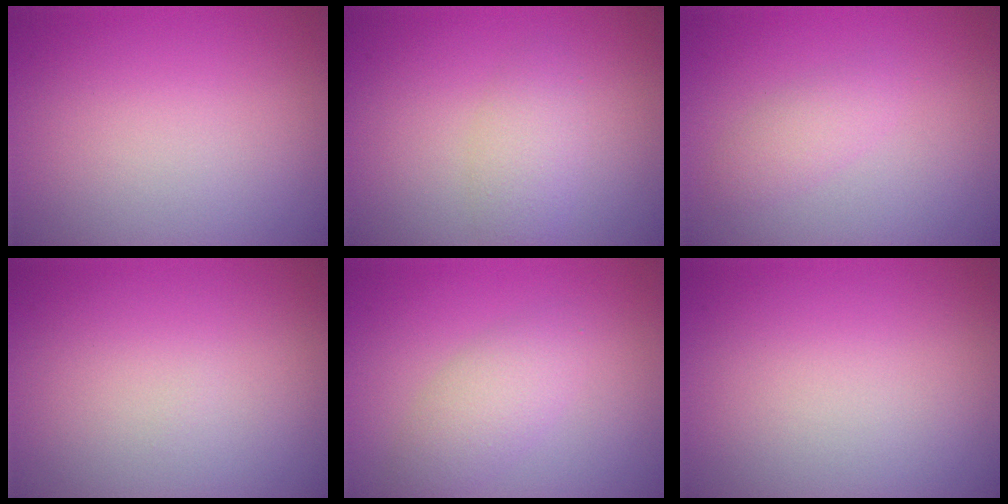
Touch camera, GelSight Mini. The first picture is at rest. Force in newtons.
{"total": 2.2, "press": 2.2, "slide": 0.1}
{"total": 1.6, "press": 1.6, "slide": 0.1}
{"total": 0.0}
{"total": 2.8, "press": 2.8, "slide": 0.2}
{"total": 0.0}